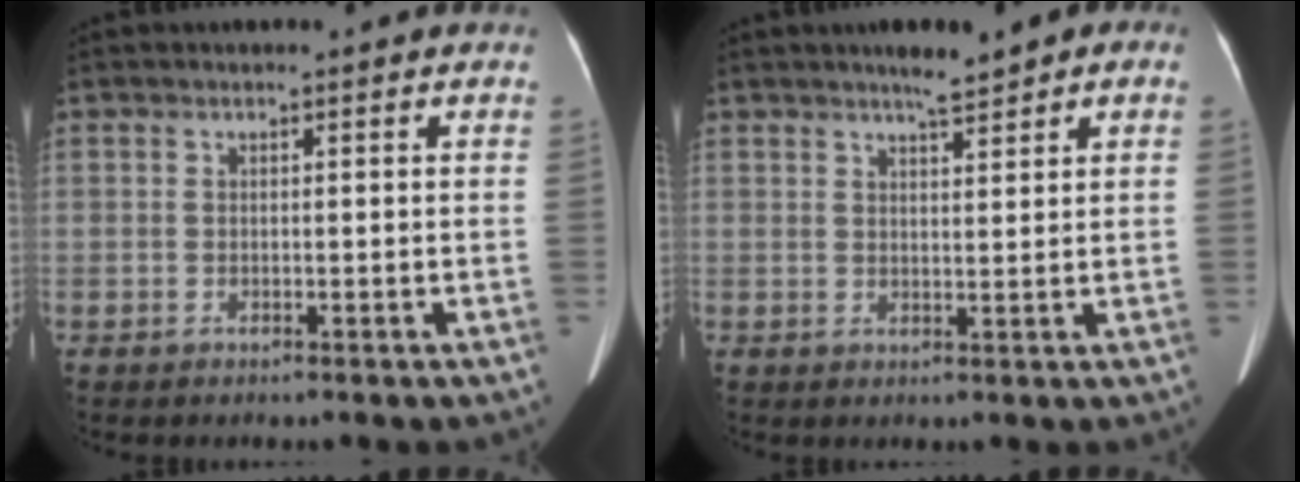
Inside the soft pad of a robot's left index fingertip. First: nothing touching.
{"total": 3.7, "force": [2.7, 0.8, 2.4], "torque": [-0.037, 0.005, 0.041]}